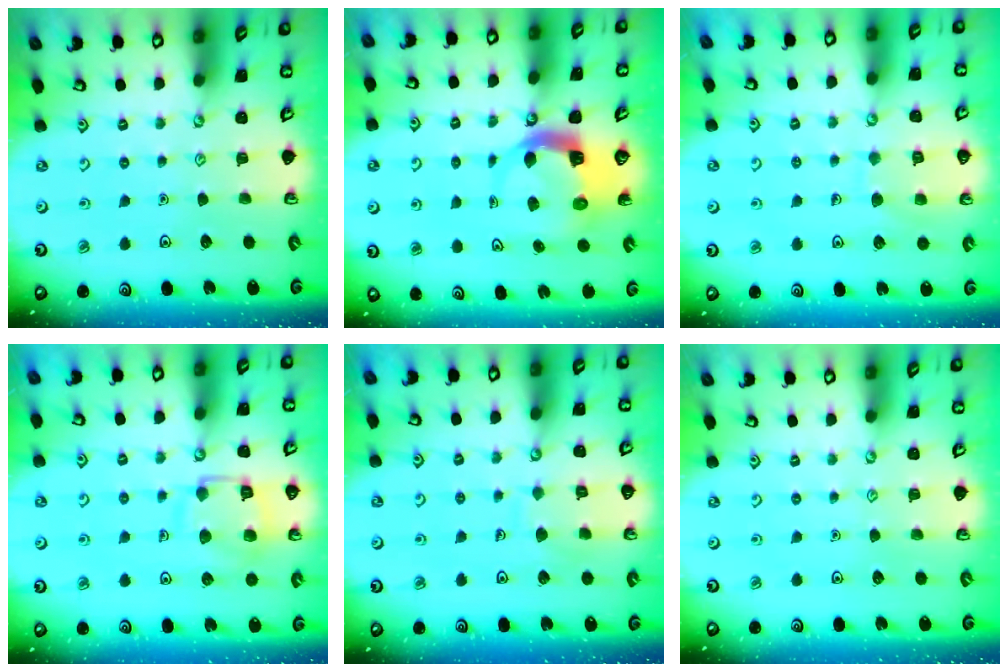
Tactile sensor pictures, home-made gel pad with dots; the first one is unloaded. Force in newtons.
{"total": 5.4, "press": 5.4, "slide": 0.7}
{"total": 7.9, "press": 7.9, "slide": 0.4}
{"total": 12.8, "press": 12.7, "slide": 1.3}
{"total": 7.0, "press": 7.0, "slide": 0.7}
{"total": 0.0}